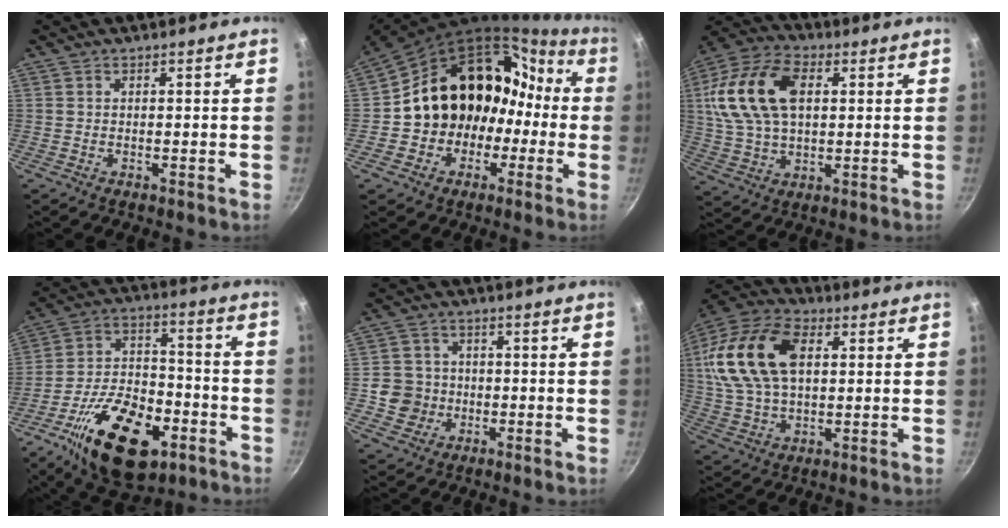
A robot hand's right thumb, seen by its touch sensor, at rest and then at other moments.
{"total": 21.1, "force": [-1.3, 17.8, 11.2], "torque": [-0.156, 0.079, -0.005]}
{"total": 18.4, "force": [3.8, 11.4, 13.9], "torque": [-0.260, 0.013, 0.064]}
{"total": 22.7, "force": [-10.4, 12.5, 15.9], "torque": [-0.243, 0.045, -0.167]}
{"total": 6.6, "force": [-1.2, 6.4, 1.3], "torque": [0.010, 0.021, -0.024]}
{"total": 20.3, "force": [4.3, 12.7, 15.3], "torque": [-0.289, 0.014, 0.072]}